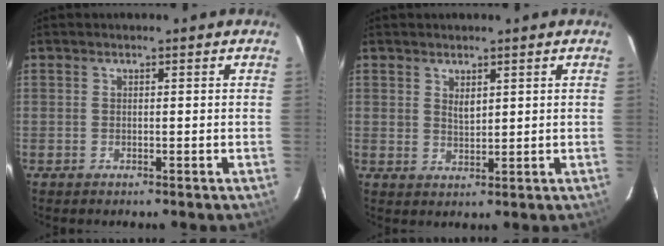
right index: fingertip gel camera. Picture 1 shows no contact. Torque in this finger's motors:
{"motor_torque": [-0.08, 0.05, 0.02, 0.03]}